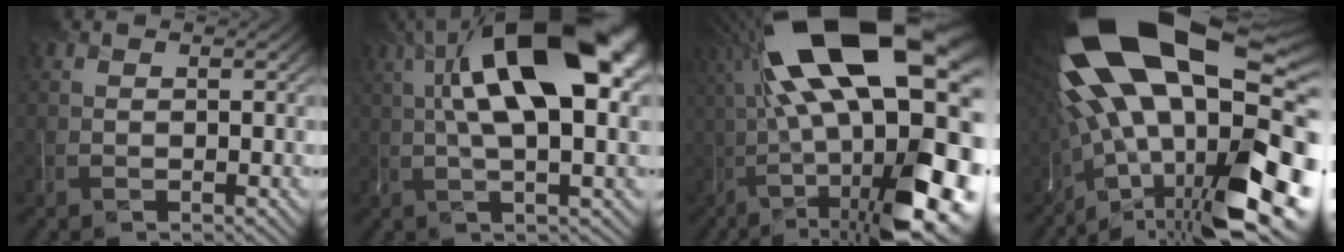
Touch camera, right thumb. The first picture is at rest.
{"total": 15.9, "force": [4.0, 6.1, 14.2], "torque": [-0.236, 0.020, 0.060]}
{"total": 24.0, "force": [2.2, 8.7, 22.3], "torque": [-0.391, -0.007, 0.047]}
{"total": 22.2, "force": [-0.6, 10.1, 19.7], "torque": [-0.324, -0.035, 0.007]}